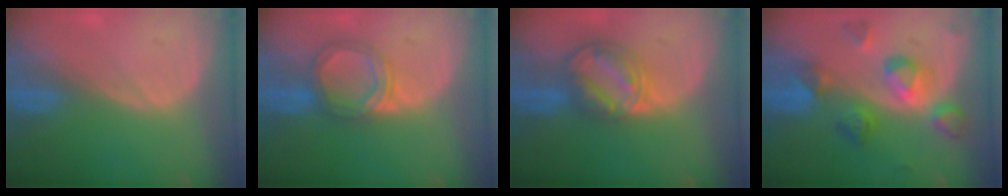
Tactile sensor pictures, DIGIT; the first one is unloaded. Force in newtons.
{"total": 5.3, "press": 5.2, "slide": 0.4}
{"total": 8.2, "press": 7.0, "slide": 4.2}
{"total": 8.1, "press": 8.1, "slide": 0.3}